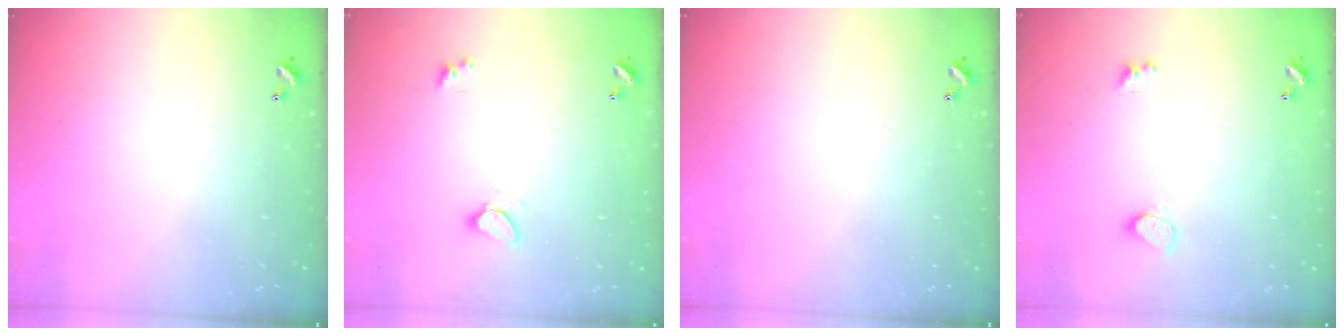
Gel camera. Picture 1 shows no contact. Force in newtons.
{"total": 1.7, "press": 1.6, "slide": 0.3}
{"total": 0.0}
{"total": 0.7, "press": 0.6, "slide": 0.4}